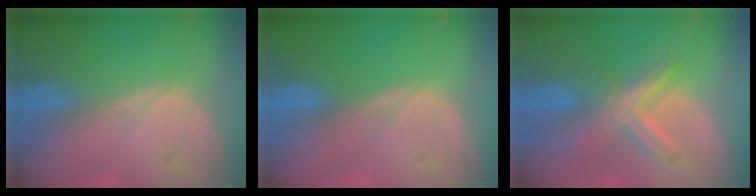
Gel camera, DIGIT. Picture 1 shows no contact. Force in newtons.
{"total": 0.0}
{"total": 6.9, "press": 6.2, "slide": 3.1}